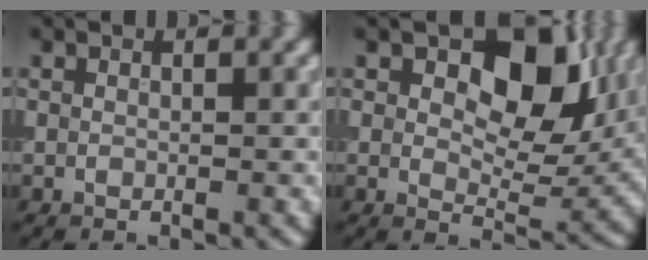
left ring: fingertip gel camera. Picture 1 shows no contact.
{"total": 9.1, "force": [2.9, 5.3, 6.8], "torque": [-0.092, -0.006, 0.041]}